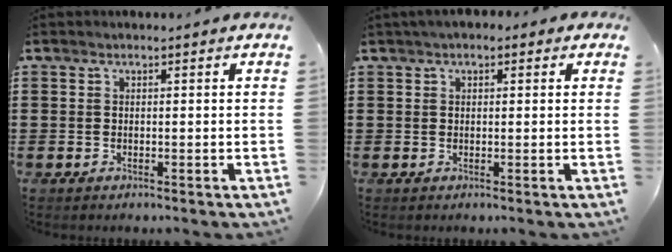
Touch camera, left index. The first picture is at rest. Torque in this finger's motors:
{"motor_torque": [2.14, 0.00, 0.90, 0.21]}